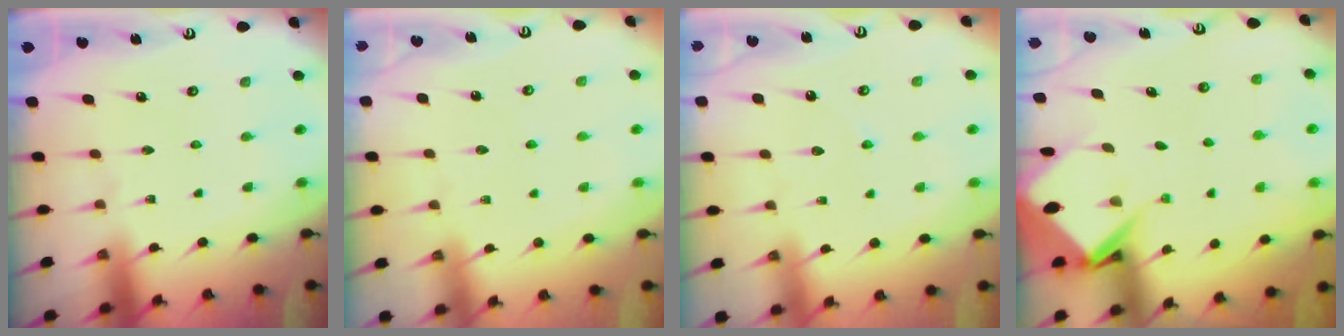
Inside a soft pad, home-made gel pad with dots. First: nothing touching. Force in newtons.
{"total": 3.3, "press": 3.3, "slide": 0.6}
{"total": 2.6, "press": 2.6, "slide": 0.3}
{"total": 6.1, "press": 6.1, "slide": 0.5}